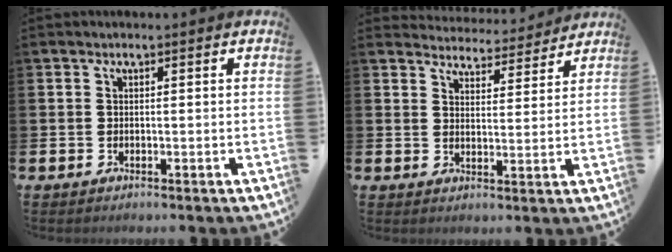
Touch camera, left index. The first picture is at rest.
{"total": 4.3, "force": [4.3, 0.7, 0.0], "torque": [-0.007, -0.037, 0.072]}